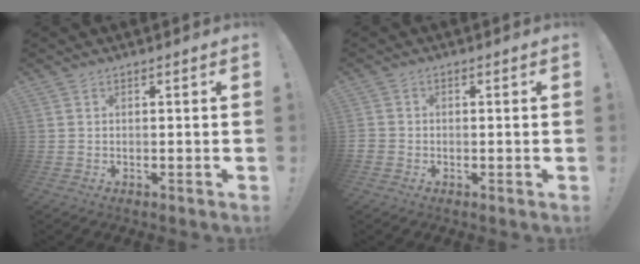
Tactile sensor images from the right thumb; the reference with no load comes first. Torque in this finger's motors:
{"motor_torque": [-0.04, 0.03, 0.06, -0.12, 0.04]}